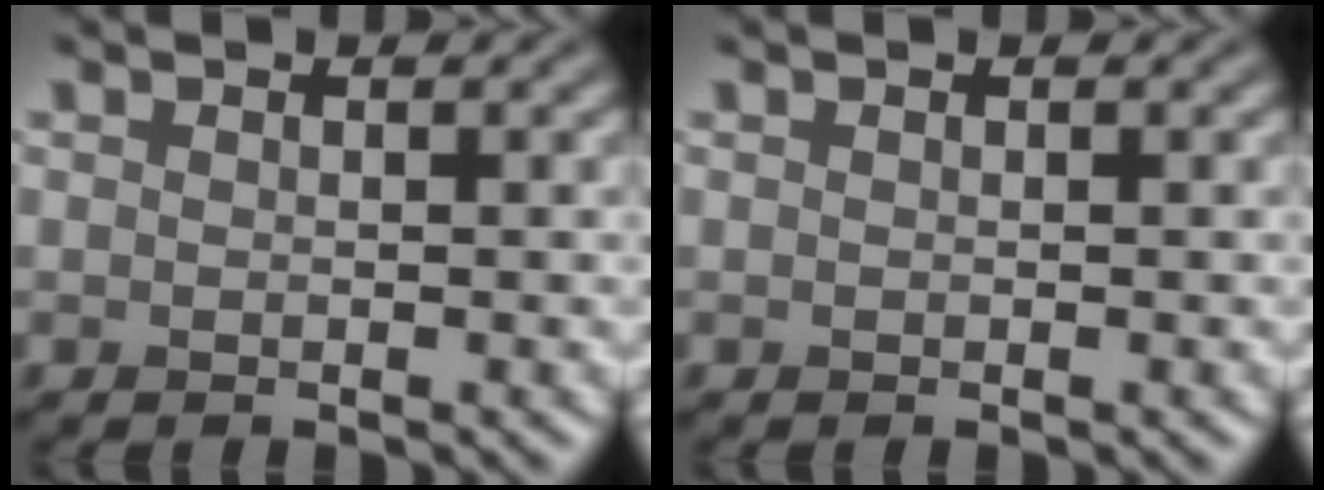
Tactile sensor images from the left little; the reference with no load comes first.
{"total": 0.0}